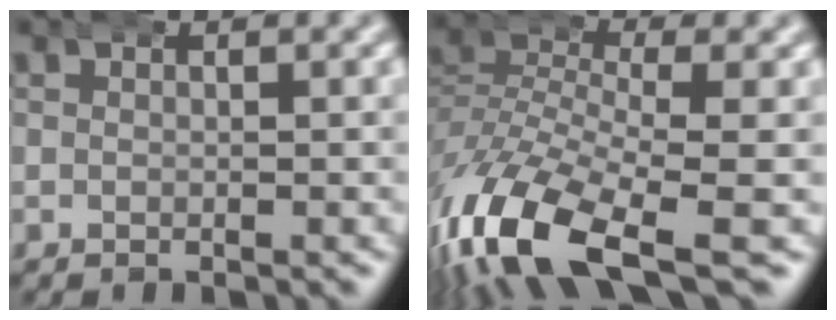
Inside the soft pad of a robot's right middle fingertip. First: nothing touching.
{"total": 9.8, "force": [-4.8, 4.9, 6.9], "torque": [-0.175, -0.042, -0.060]}